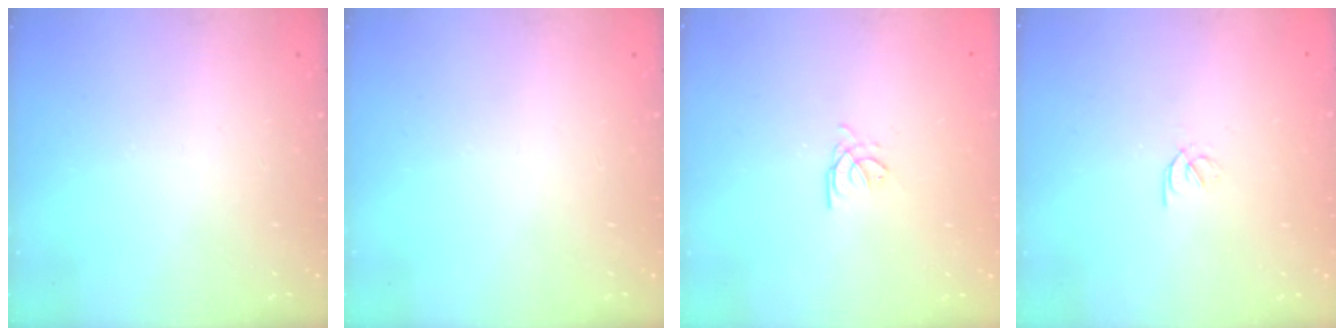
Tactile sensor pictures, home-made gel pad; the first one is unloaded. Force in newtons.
{"total": 0.0}
{"total": 2.4, "press": 2.4, "slide": 0.1}
{"total": 1.9, "press": 1.9, "slide": 0.3}